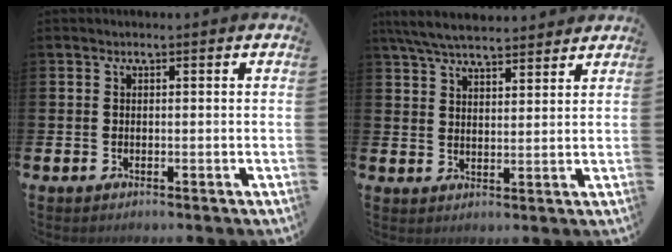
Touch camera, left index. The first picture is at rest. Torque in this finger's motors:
{"motor_torque": [1.08, -1.06, 0.63, 0.21]}